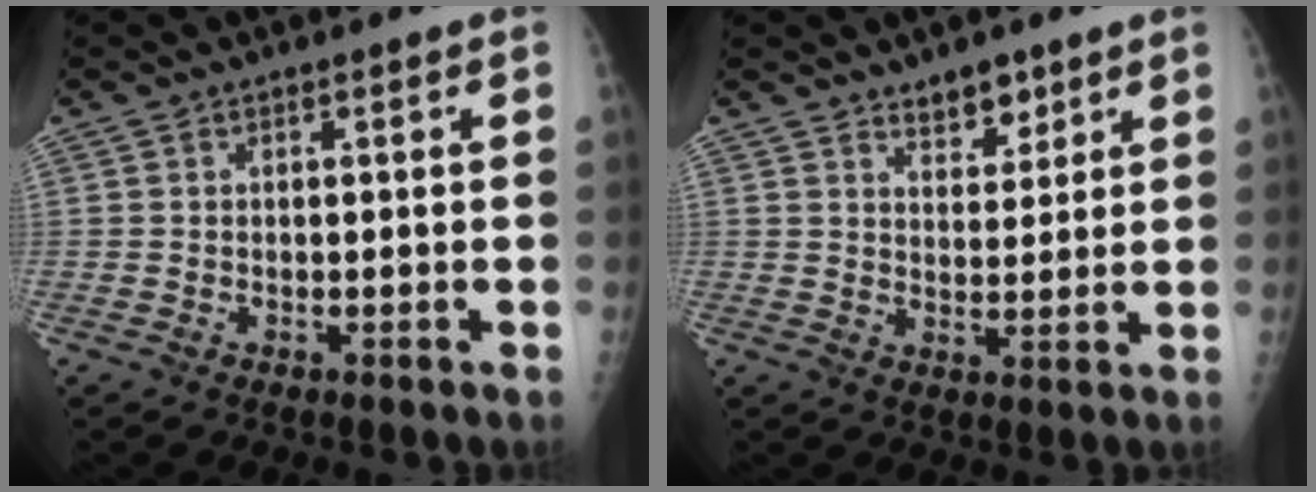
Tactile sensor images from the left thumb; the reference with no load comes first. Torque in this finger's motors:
{"motor_torque": [0.75, 0.24, 0.47, -0.09, 0.00]}